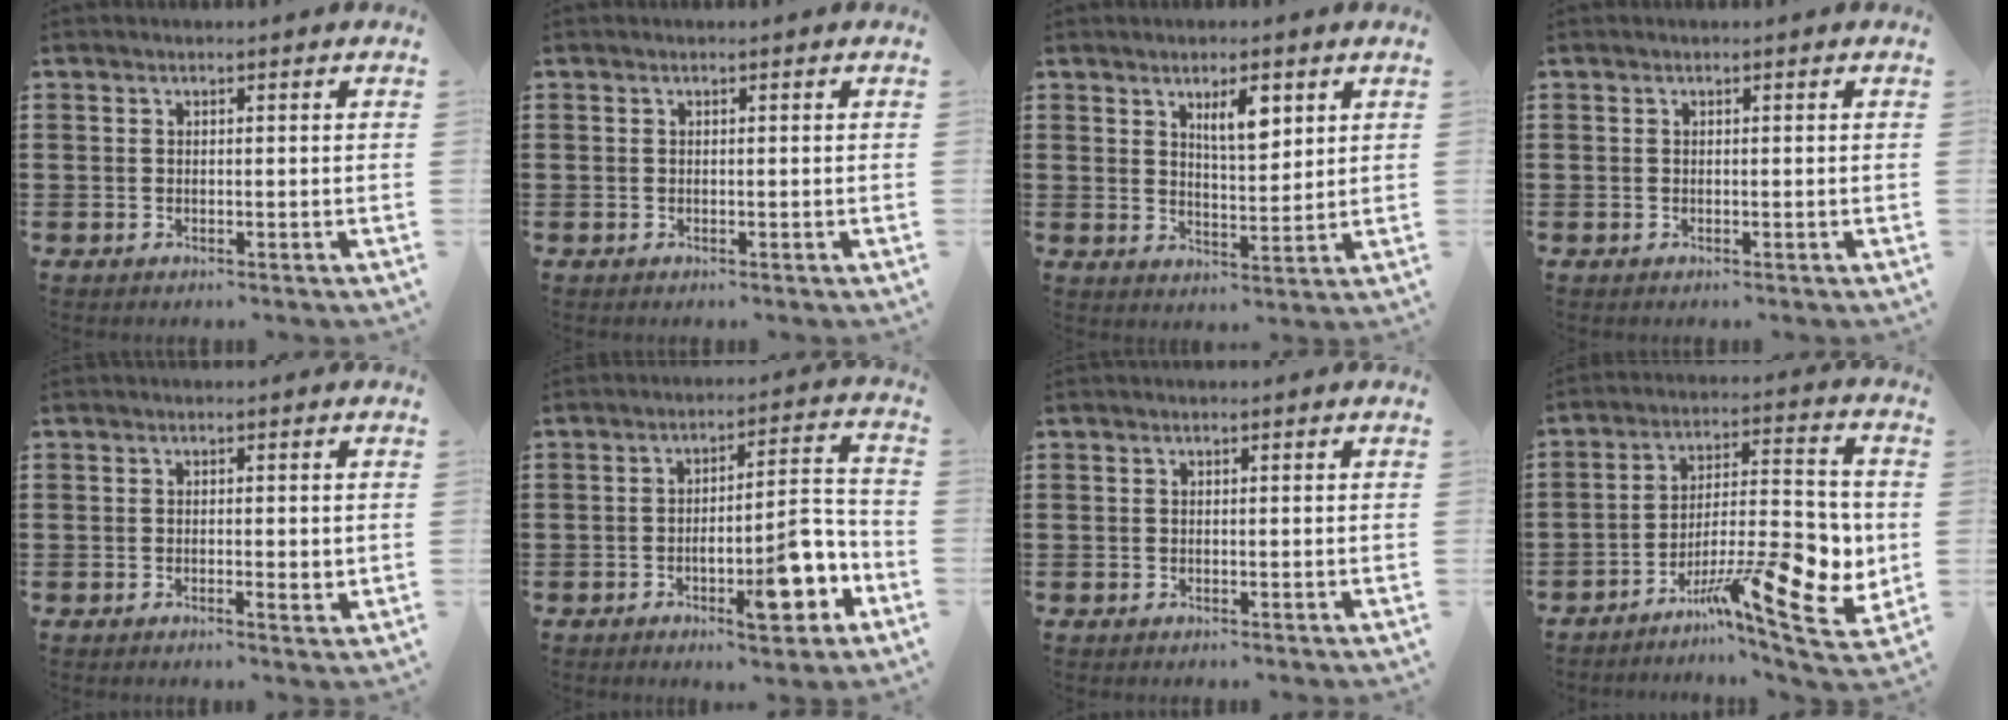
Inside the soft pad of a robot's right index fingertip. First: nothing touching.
{"total": 0.0}
{"total": 5.1, "force": [2.7, 1.8, 3.9], "torque": [-0.067, 0.000, 0.043]}
{"total": 0.0}
{"total": 1.5, "force": [-0.3, 0.4, 1.4], "torque": [-0.026, -0.001, -0.005]}
{"total": 10.3, "force": [-4.5, 3.4, 8.6], "torque": [-0.107, 0.006, -0.073]}
{"total": 0.0}
{"total": 14.4, "force": [-6.0, 5.1, 12.0], "torque": [-0.151, 0.002, -0.104]}